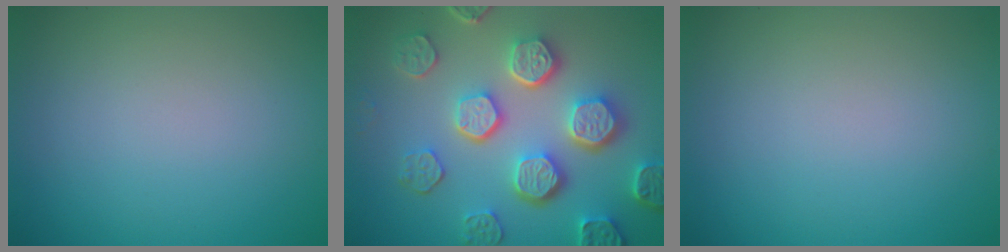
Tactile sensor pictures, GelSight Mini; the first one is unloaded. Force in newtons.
{"total": 7.3, "press": 5.8, "slide": 4.3}
{"total": 0.0}